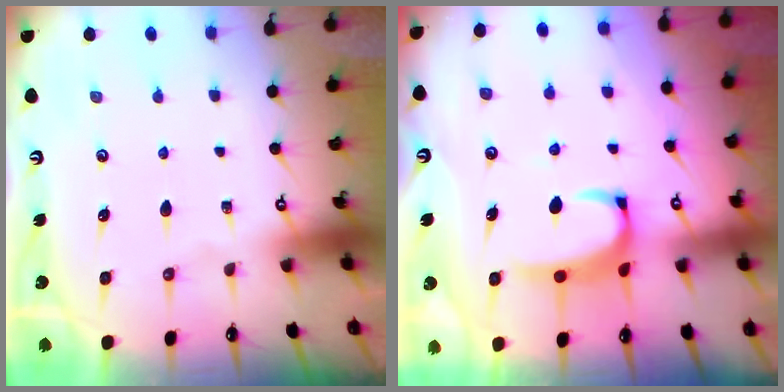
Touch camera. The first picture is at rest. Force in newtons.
{"total": 3.1, "press": 3.0, "slide": 0.9}